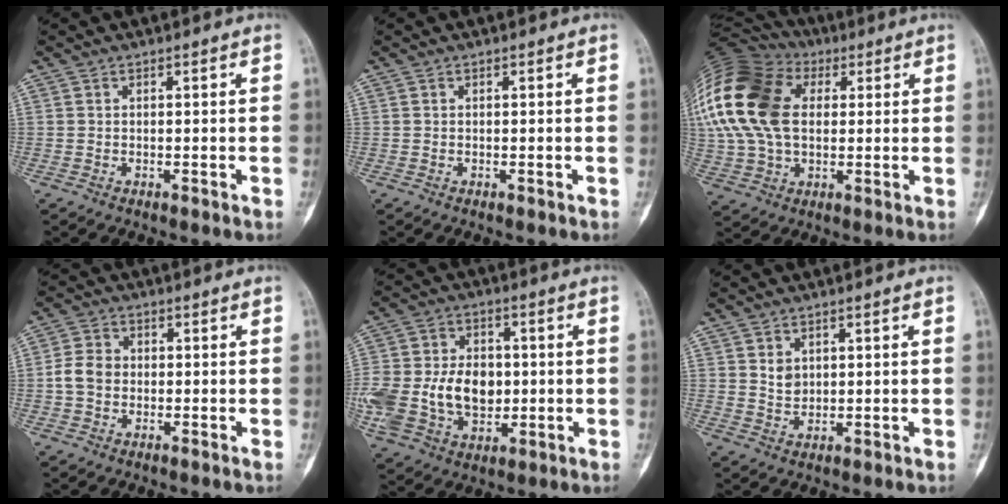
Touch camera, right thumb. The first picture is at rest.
{"total": 0.0}
{"total": 27.0, "force": [5.5, 18.2, 19.1], "torque": [-0.439, 0.043, 0.106]}
{"total": 4.6, "force": [-0.5, 3.7, 2.7], "torque": [-0.051, 0.013, -0.016]}
{"total": 23.0, "force": [-1.6, 17.0, 15.5], "torque": [-0.344, 0.014, -0.010]}
{"total": 3.0, "force": [1.0, 2.4, 1.5], "torque": [-0.010, -0.008, 0.022]}